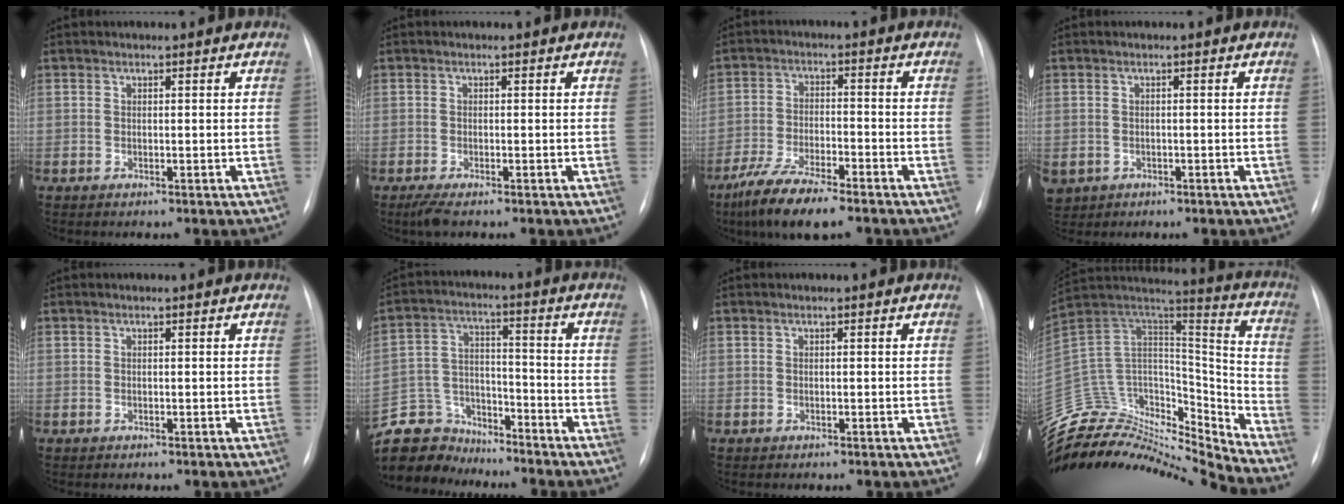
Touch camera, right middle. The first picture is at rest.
{"total": 2.2, "force": [-1.6, 0.4, 1.5], "torque": [-0.035, -0.008, -0.030]}
{"total": 9.9, "force": [-7.3, 1.9, 6.4], "torque": [-0.121, -0.021, -0.129]}
{"total": 5.2, "force": [-2.4, 4.4, 1.3], "torque": [-0.035, 0.004, -0.027]}
{"total": 0.5, "force": [-0.4, 0.2, 0.2], "torque": [-0.010, -0.001, -0.005]}
{"total": 11.9, "force": [-10.9, 4.7, 0.5], "torque": [-0.017, 0.036, -0.201]}
{"total": 0.8, "force": [-0.6, 0.3, 0.3], "torque": [-0.010, -0.002, -0.007]}
{"total": 26.0, "force": [-25.2, 4.6, 4.7], "torque": [-0.114, 0.071, -0.405]}